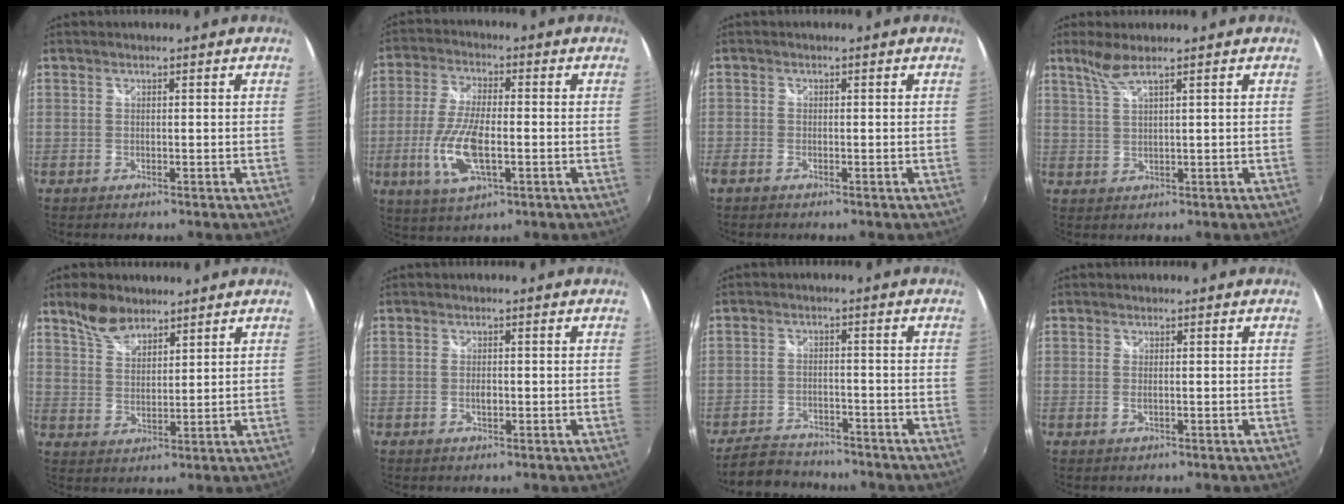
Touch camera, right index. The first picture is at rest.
{"total": 11.1, "force": [-2.8, 3.9, 10.0], "torque": [-0.211, -0.008, -0.054]}
{"total": 1.5, "force": [-1.2, 0.7, 0.5], "torque": [-0.013, -0.003, -0.026]}
{"total": 3.3, "force": [2.4, -0.3, 2.2], "torque": [-0.049, -0.001, 0.052]}
{"total": 6.8, "force": [5.3, 3.2, 3.0], "torque": [-0.051, 0.010, 0.102]}
{"total": 1.4, "force": [-0.3, 0.7, 1.2], "torque": [-0.022, -0.001, -0.006]}
{"total": 8.7, "force": [-7.8, 3.3, 2.3], "torque": [-0.079, -0.002, -0.124]}
{"total": 0.8, "force": [-0.1, 0.2, 0.8], "torque": [-0.017, -0.001, -0.003]}